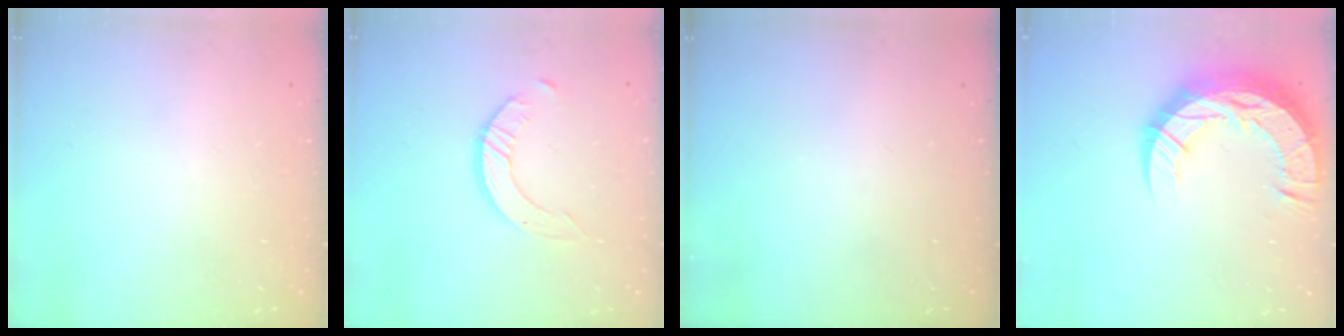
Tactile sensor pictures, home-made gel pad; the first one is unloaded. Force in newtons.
{"total": 4.2, "press": 4.2, "slide": 0.4}
{"total": 0.0}
{"total": 19.2, "press": 19.1, "slide": 1.4}